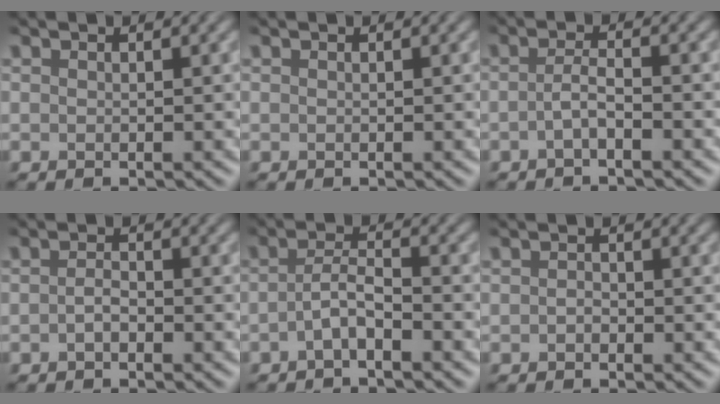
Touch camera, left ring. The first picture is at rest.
{"total": 0.0}
{"total": 1.7, "force": [-0.9, 0.2, 1.4], "torque": [-0.034, 0.005, -0.020]}
{"total": 1.1, "force": [-0.6, 0.4, 0.9], "torque": [-0.022, 0.003, -0.013]}
{"total": 2.3, "force": [-1.3, 0.4, 1.8], "torque": [-0.041, 0.008, -0.028]}
{"total": 0.7, "force": [-0.3, 0.4, 0.4], "torque": [-0.011, -0.001, -0.008]}